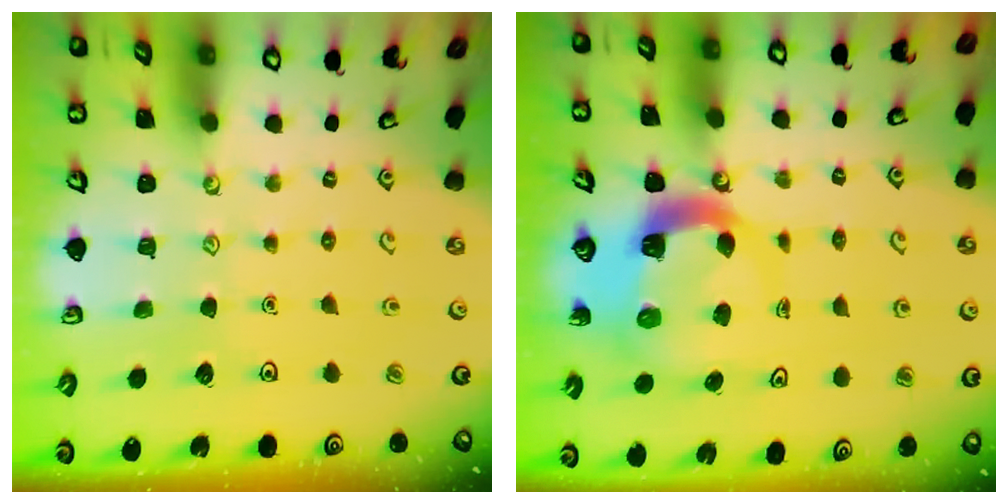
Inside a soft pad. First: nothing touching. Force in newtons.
{"total": 6.2, "press": 6.1, "slide": 0.9}